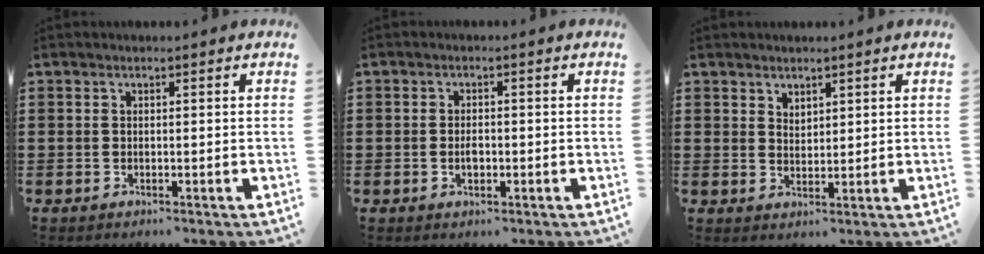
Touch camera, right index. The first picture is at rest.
{"total": 1.9, "force": [-0.4, 1.0, 1.5], "torque": [-0.029, 0.002, -0.007]}
{"total": 2.1, "force": [1.8, 0.9, 0.0], "torque": [-0.004, 0.003, 0.036]}